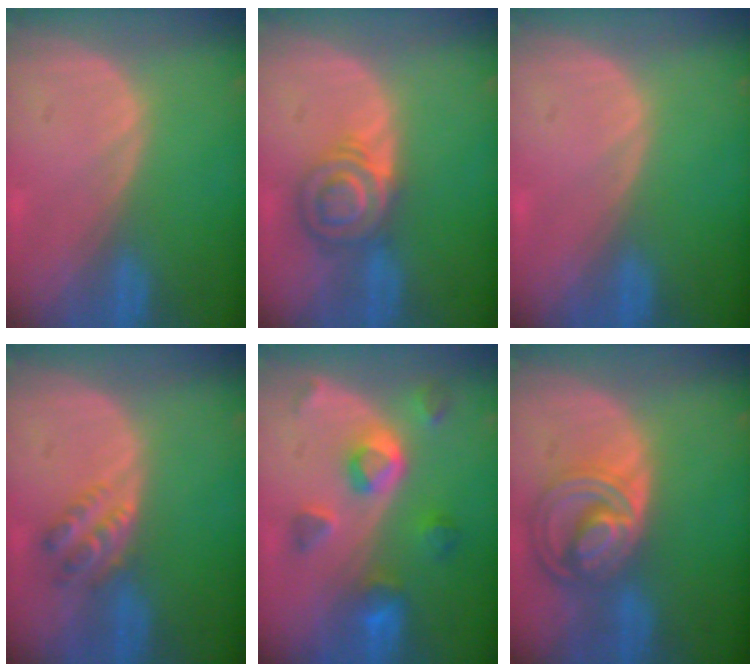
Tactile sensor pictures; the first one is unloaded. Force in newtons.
{"total": 6.0, "press": 6.0, "slide": 0.9}
{"total": 0.0}
{"total": 4.6, "press": 3.8, "slide": 2.5}
{"total": 7.7, "press": 6.8, "slide": 3.5}
{"total": 8.6, "press": 7.4, "slide": 4.4}